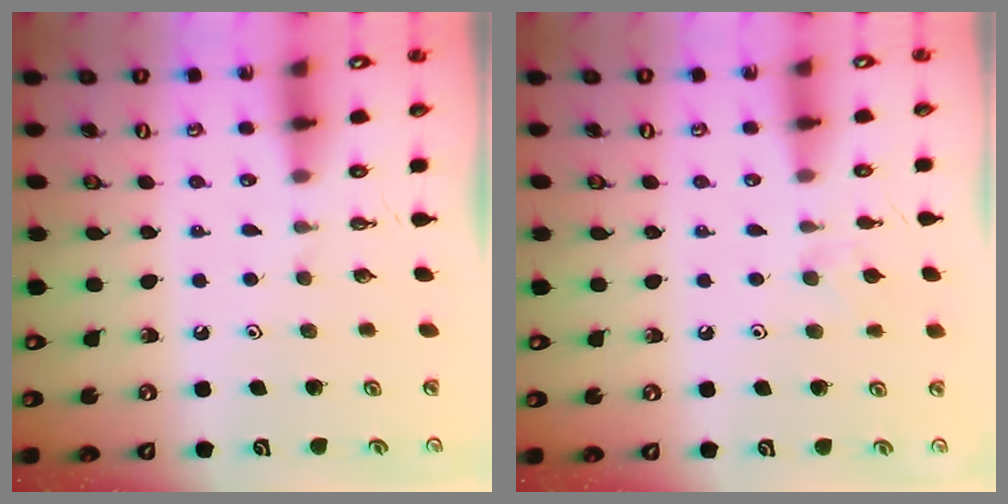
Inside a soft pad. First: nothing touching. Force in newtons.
{"total": 3.8, "press": 3.7, "slide": 0.8}